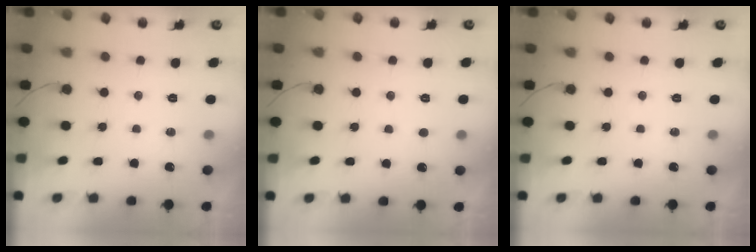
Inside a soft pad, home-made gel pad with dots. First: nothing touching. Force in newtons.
{"total": 2.6, "press": 2.6, "slide": 0.1}
{"total": 0.0}